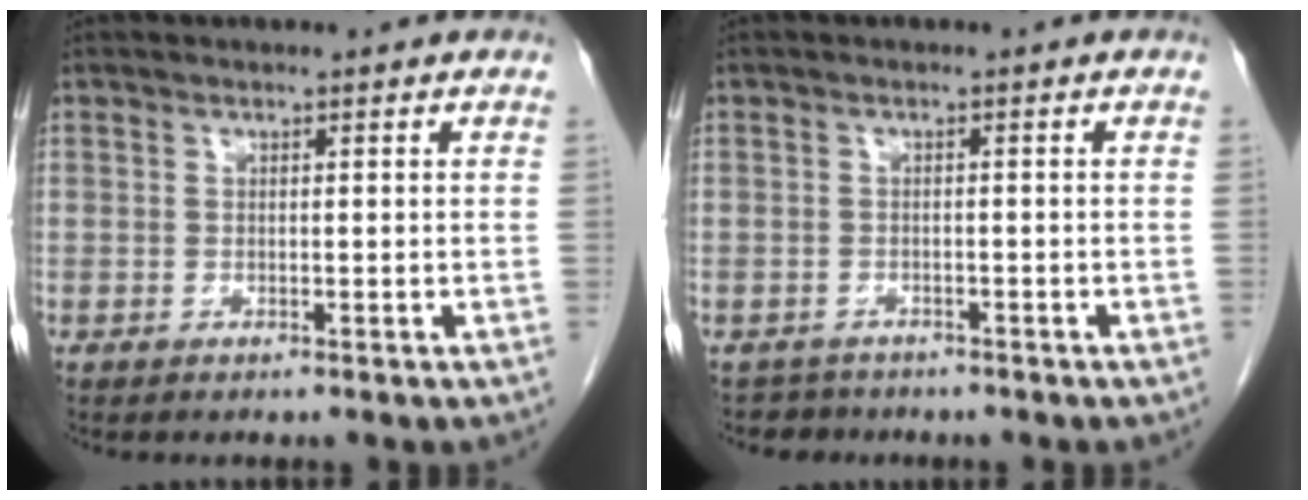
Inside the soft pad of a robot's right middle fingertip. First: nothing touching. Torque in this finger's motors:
{"motor_torque": [-0.15, 0.24, -0.09, -0.02]}